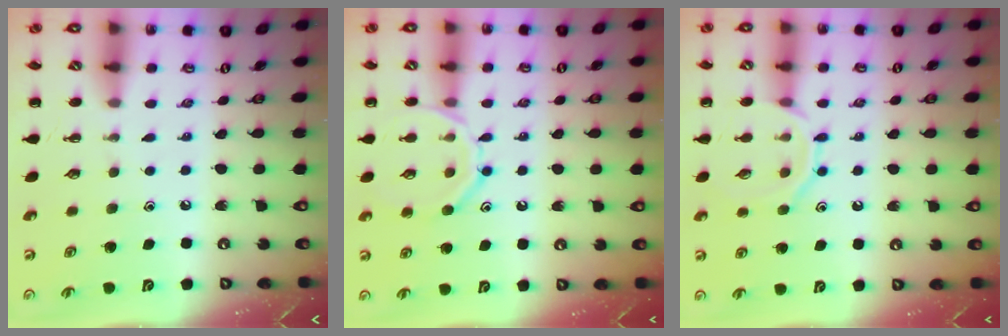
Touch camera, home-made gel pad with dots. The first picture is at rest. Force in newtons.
{"total": 12.6, "press": 12.5, "slide": 1.0}
{"total": 9.8, "press": 9.8, "slide": 0.7}